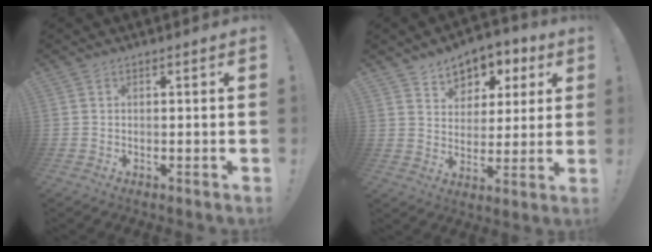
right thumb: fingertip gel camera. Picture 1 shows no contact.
{"total": 8.0, "force": [4.3, 6.5, 1.9], "torque": [-0.016, -0.035, 0.081]}